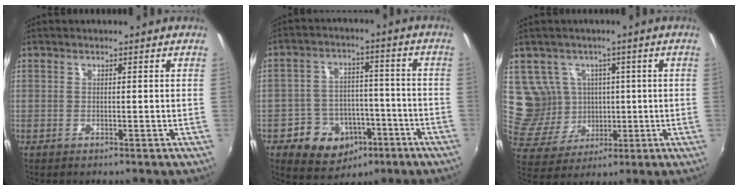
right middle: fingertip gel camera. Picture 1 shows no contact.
{"total": 12.7, "force": [-6.1, 10.0, 4.7], "torque": [-0.115, 0.028, -0.069]}
{"total": 9.5, "force": [2.2, 8.8, 2.8], "torque": [-0.070, 0.006, 0.063]}